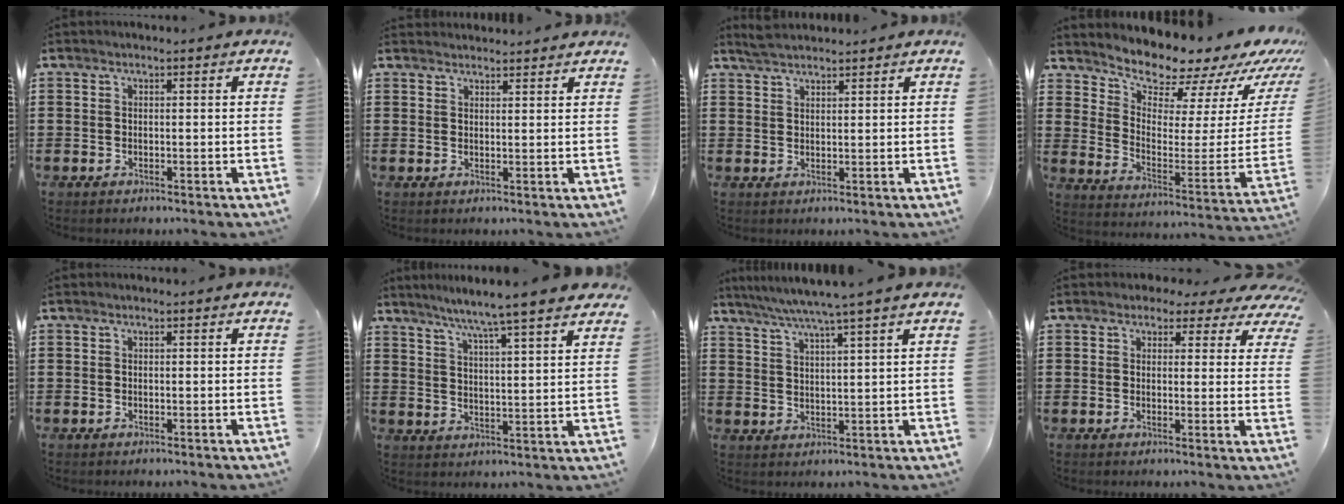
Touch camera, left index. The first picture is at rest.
{"total": 1.8, "force": [1.8, 0.1, 0.0], "torque": [-0.005, 0.000, 0.036]}
{"total": 2.5, "force": [2.4, 0.3, 0.6], "torque": [-0.017, 0.003, 0.047]}
{"total": 9.1, "force": [8.8, 2.1, 1.2], "torque": [-0.037, -0.096, 0.147]}
{"total": 0.0}
{"total": 6.0, "force": [5.3, -1.3, 2.5], "torque": [-0.070, -0.039, 0.085]}
{"total": 5.6, "force": [4.7, -1.3, 2.8], "torque": [-0.068, -0.021, 0.079]}
{"total": 2.7, "force": [2.1, 1.5, 0.9], "torque": [-0.022, -0.003, 0.035]}